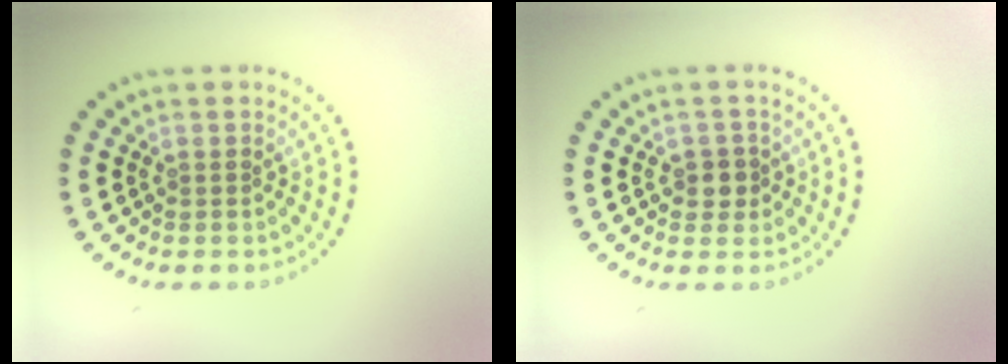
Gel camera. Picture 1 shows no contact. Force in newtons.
{"total": 1.6, "press": 1.5, "slide": 0.7}